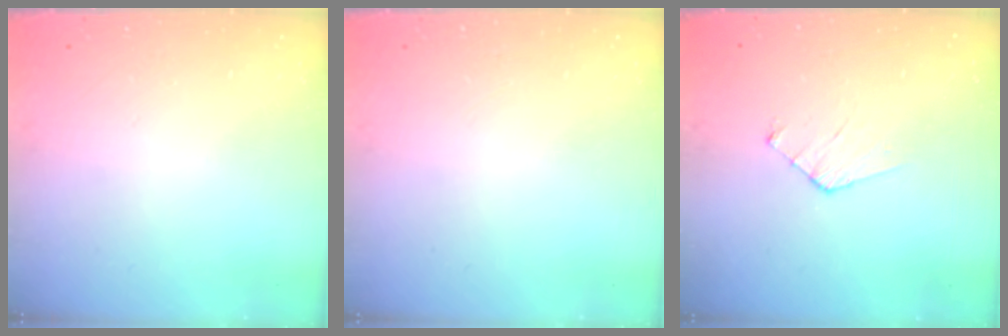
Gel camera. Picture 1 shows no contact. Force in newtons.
{"total": 0.0}
{"total": 3.8, "press": 3.7, "slide": 0.3}